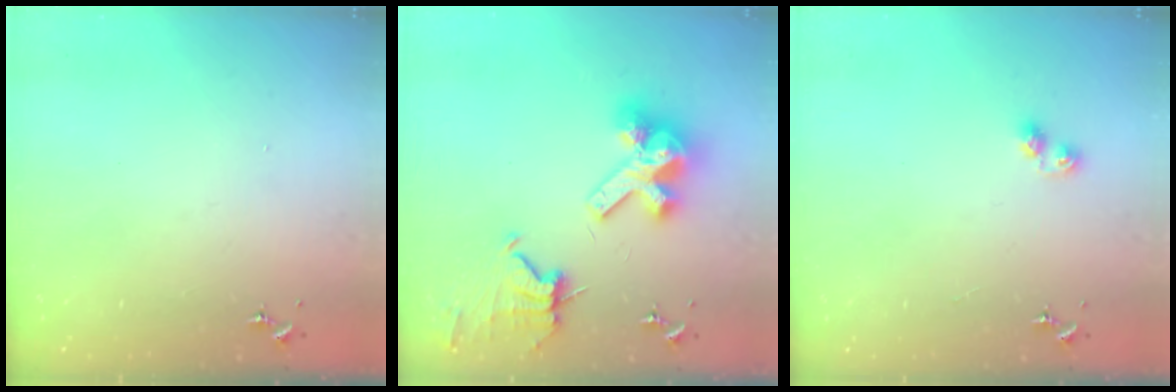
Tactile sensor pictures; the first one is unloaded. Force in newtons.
{"total": 15.4, "press": 15.3, "slide": 2.0}
{"total": 5.8, "press": 5.8, "slide": 0.4}